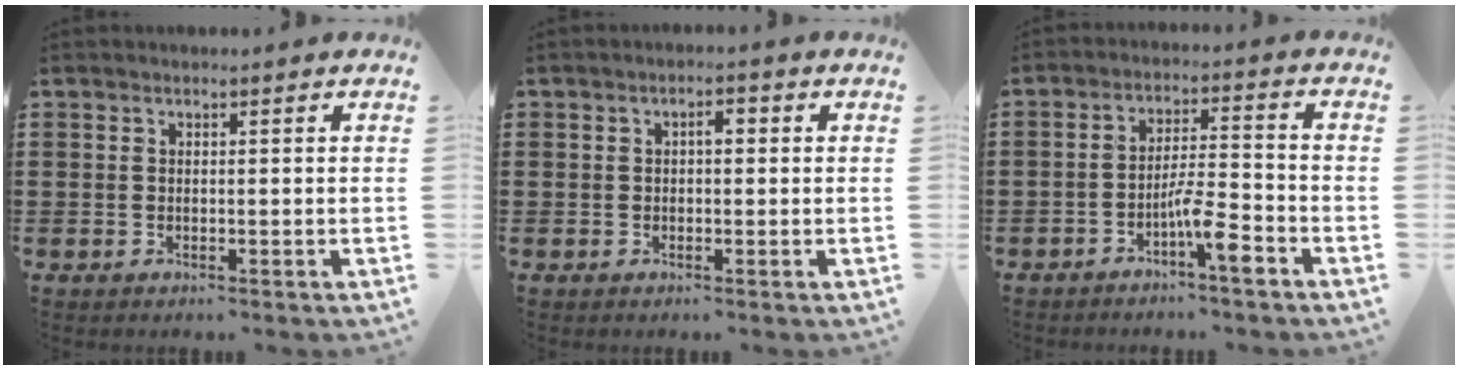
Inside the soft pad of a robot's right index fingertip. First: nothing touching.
{"total": 1.8, "force": [0.1, 0.9, 1.6], "torque": [-0.023, 0.003, -0.001]}
{"total": 6.9, "force": [-3.8, 1.0, 5.7], "torque": [-0.106, 0.002, -0.070]}